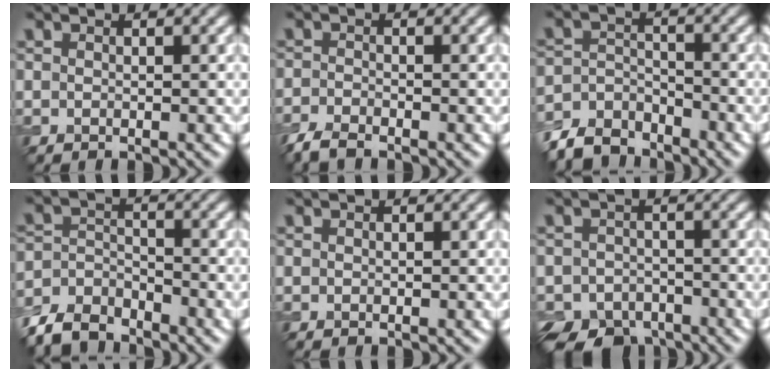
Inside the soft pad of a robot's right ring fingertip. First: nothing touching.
{"total": 2.4, "force": [-2.1, 0.6, 1.1], "torque": [-0.025, -0.007, -0.051]}
{"total": 5.1, "force": [-4.5, 2.1, 1.1], "torque": [-0.019, -0.003, -0.091]}
{"total": 5.6, "force": [-4.9, 2.3, 1.7], "torque": [-0.033, -0.005, -0.102]}
{"total": 0.0}
{"total": 7.0, "force": [-5.3, 4.2, 1.9], "torque": [-0.016, -0.017, -0.077]}